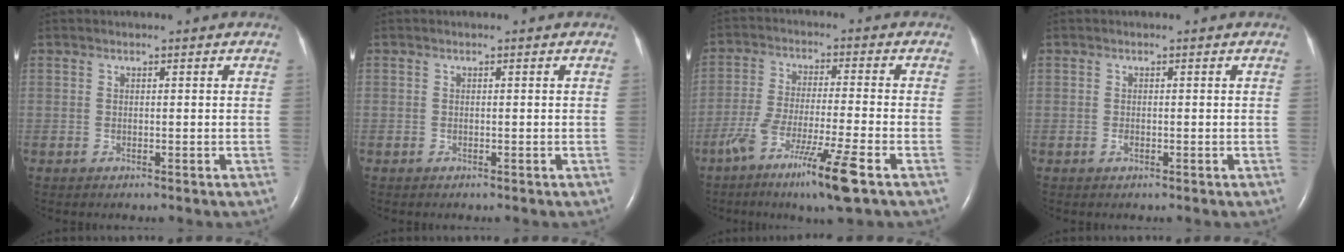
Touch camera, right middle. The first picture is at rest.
{"total": 0.0}
{"total": 11.3, "force": [-6.5, -0.4, 9.2], "torque": [-0.178, -0.030, -0.117]}
{"total": 0.5, "force": [-0.3, 0.3, 0.4], "torque": [-0.011, 0.000, -0.003]}